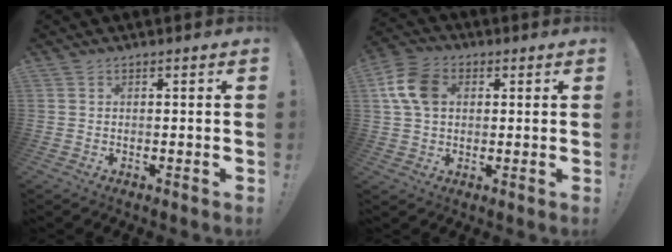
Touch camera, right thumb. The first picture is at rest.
{"total": 11.0, "force": [2.5, 8.0, 7.1], "torque": [-0.134, 0.014, 0.051]}